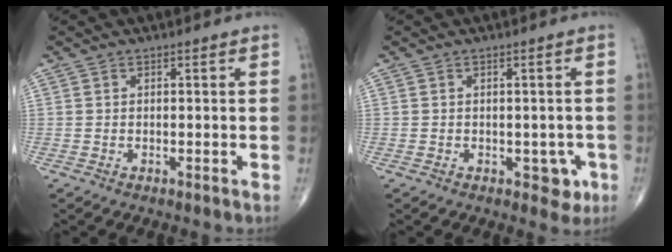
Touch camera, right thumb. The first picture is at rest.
{"total": 3.3, "force": [-1.1, 2.3, 2.1], "torque": [0.003, 0.005, -0.010]}